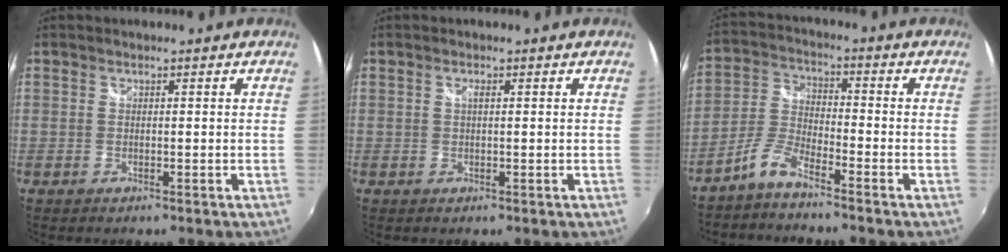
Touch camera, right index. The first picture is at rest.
{"total": 0.8, "force": [0.3, 0.2, 0.8], "torque": [-0.015, 0.001, 0.002]}
{"total": 5.4, "force": [-4.4, 1.1, 2.8], "torque": [-0.067, 0.013, -0.097]}